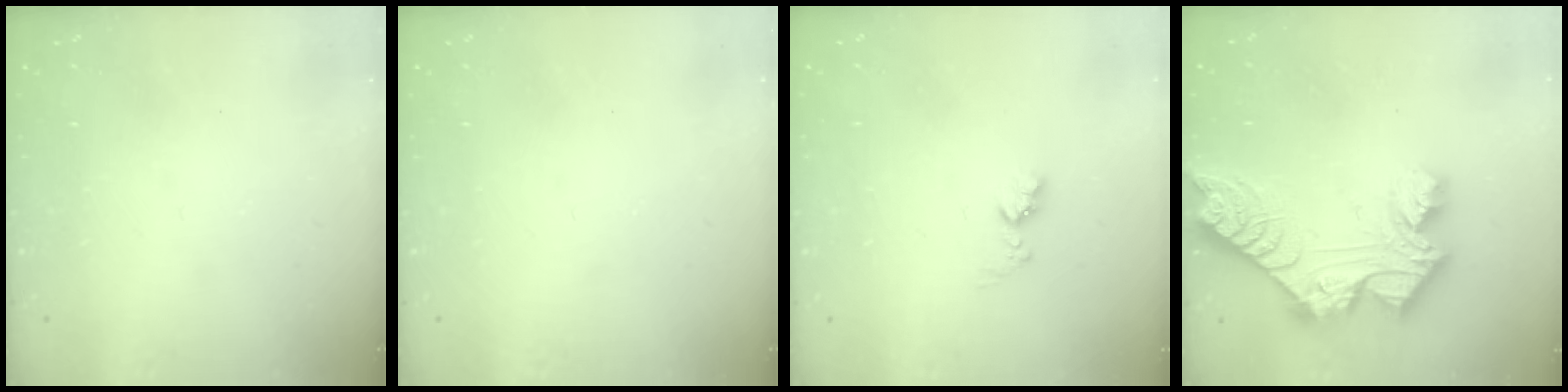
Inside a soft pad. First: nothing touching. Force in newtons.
{"total": 0.0}
{"total": 5.0, "press": 5.0, "slide": 0.6}
{"total": 15.6, "press": 15.5, "slide": 1.5}